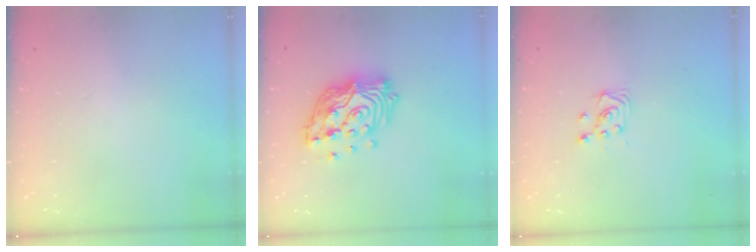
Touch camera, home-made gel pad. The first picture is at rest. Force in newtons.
{"total": 17.4, "press": 17.1, "slide": 3.2}
{"total": 3.4, "press": 3.4, "slide": 0.4}